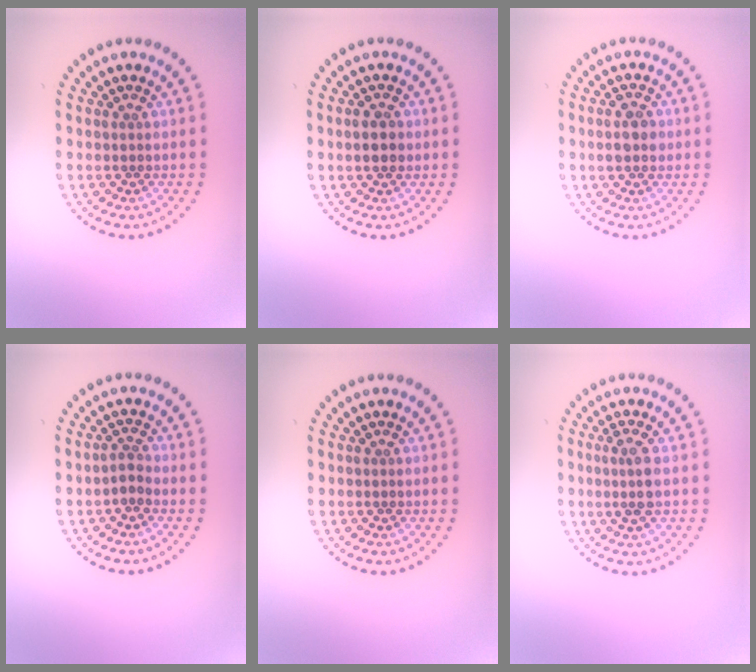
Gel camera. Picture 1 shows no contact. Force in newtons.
{"total": 1.8, "press": 1.8, "slide": 0.1}
{"total": 2.8, "press": 2.8, "slide": 0.1}
{"total": 1.4, "press": 1.0, "slide": 1.0}
{"total": 0.0}
{"total": 2.1, "press": 1.9, "slide": 0.9}